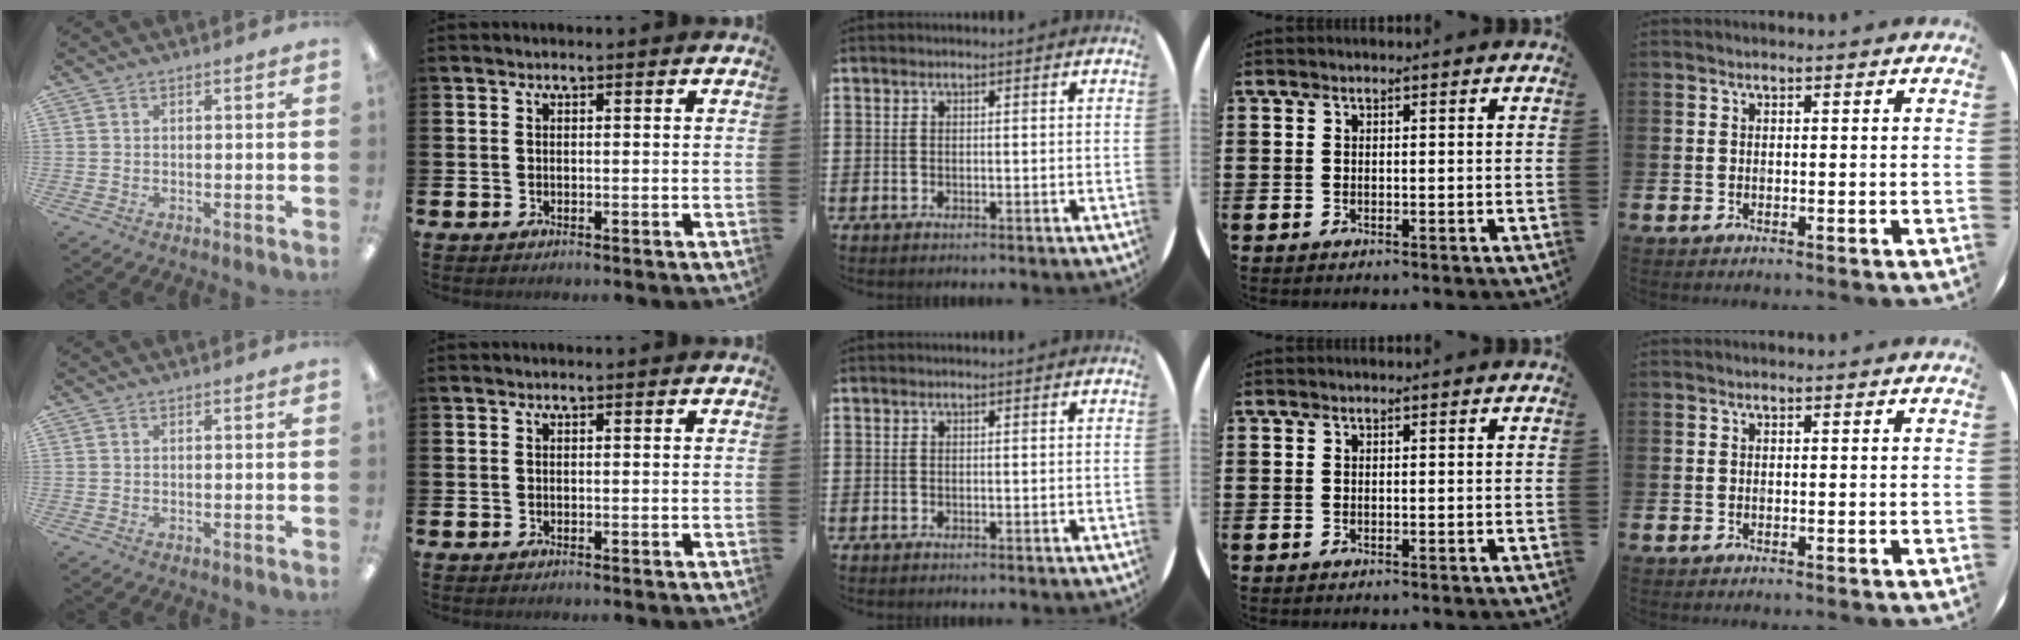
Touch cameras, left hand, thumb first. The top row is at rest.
{}